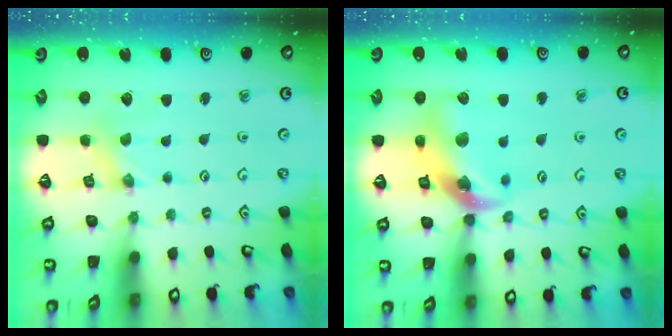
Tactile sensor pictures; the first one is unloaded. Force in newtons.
{"total": 16.0, "press": 15.9, "slide": 2.1}